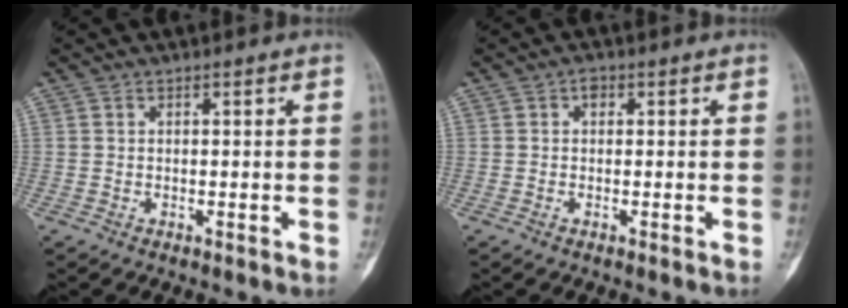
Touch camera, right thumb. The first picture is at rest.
{"total": 1.3, "force": [0.2, 0.9, 1.0], "torque": [-0.011, 0.005, -0.003]}